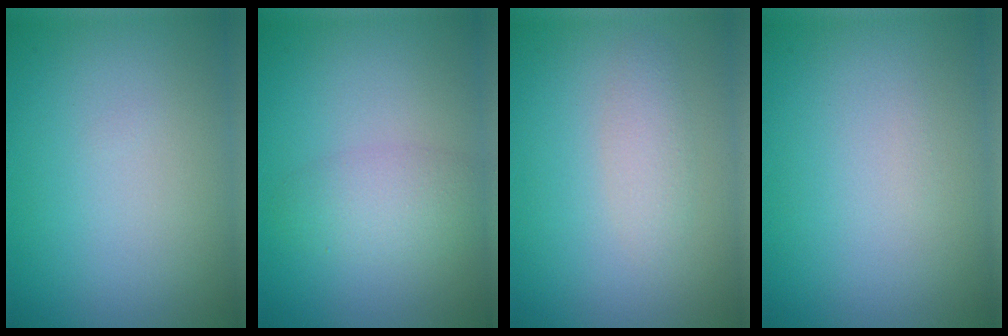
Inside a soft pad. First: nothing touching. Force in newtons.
{"total": 2.7, "press": 2.7, "slide": 0.1}
{"total": 1.7, "press": 1.7, "slide": 0.1}
{"total": 0.0}